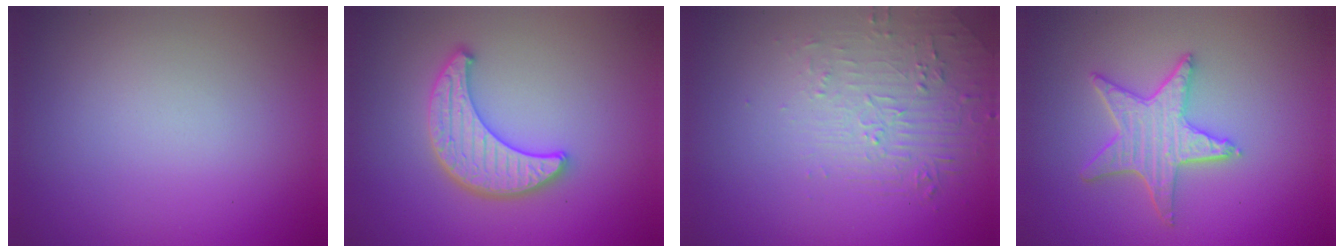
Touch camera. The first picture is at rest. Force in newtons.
{"total": 4.1, "press": 3.7, "slide": 1.8}
{"total": 2.1, "press": 0.9, "slide": 1.9}
{"total": 4.2, "press": 3.6, "slide": 2.1}